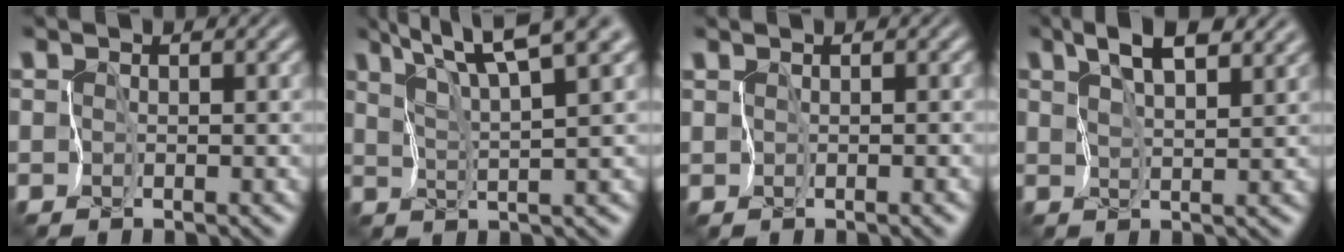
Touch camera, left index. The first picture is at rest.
{"total": 6.6, "force": [4.6, 0.9, 4.7], "torque": [-0.077, 0.013, 0.070]}
{"total": 1.7, "force": [0.7, 0.6, 1.4], "torque": [-0.019, 0.007, 0.013]}
{"total": 4.5, "force": [3.0, 1.3, 3.1], "torque": [-0.058, 0.007, 0.050]}